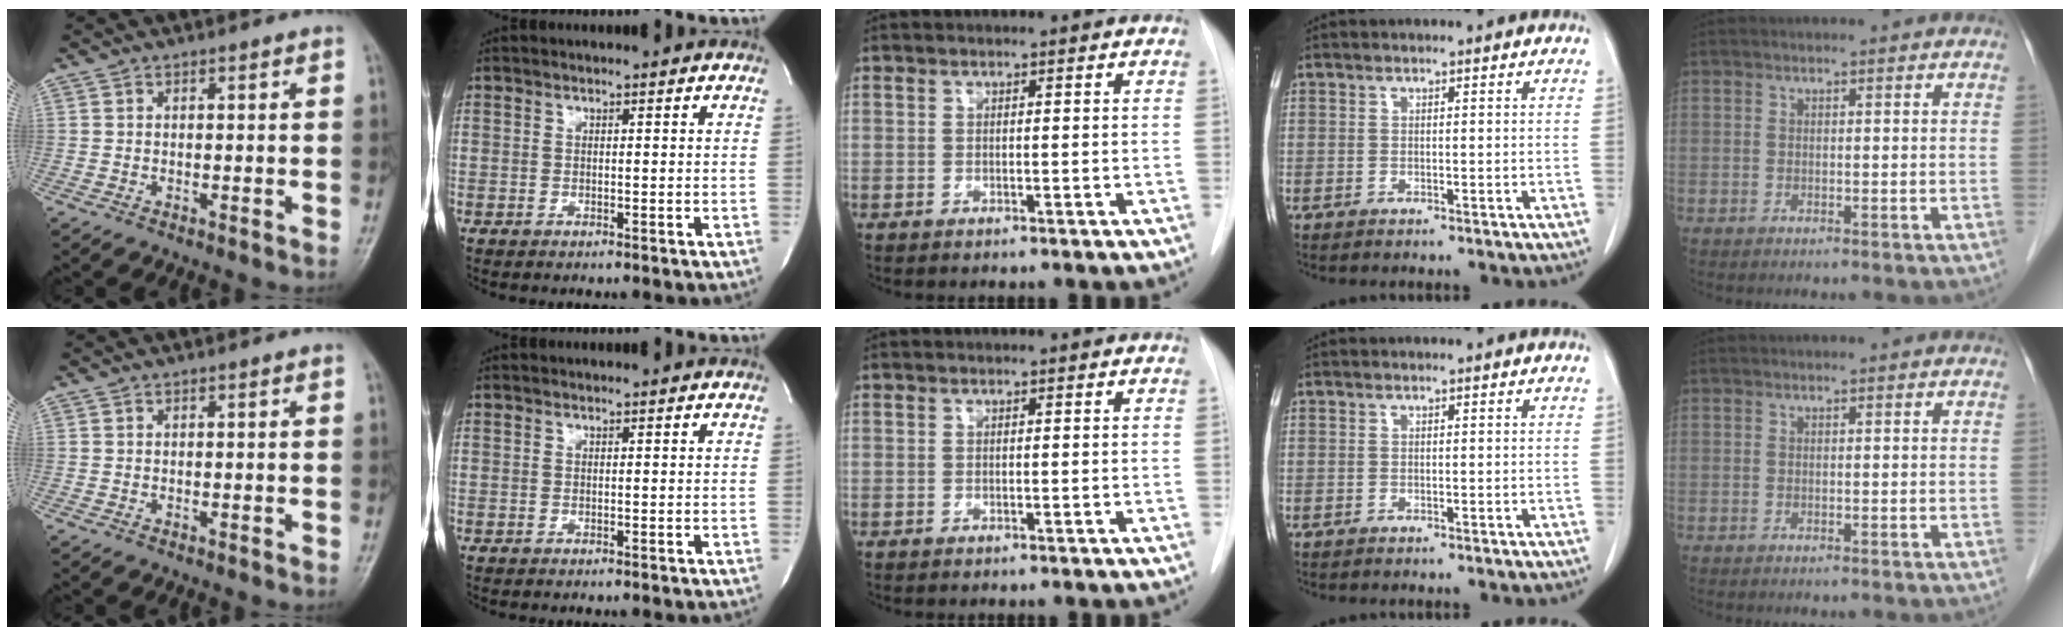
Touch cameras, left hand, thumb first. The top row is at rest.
{}